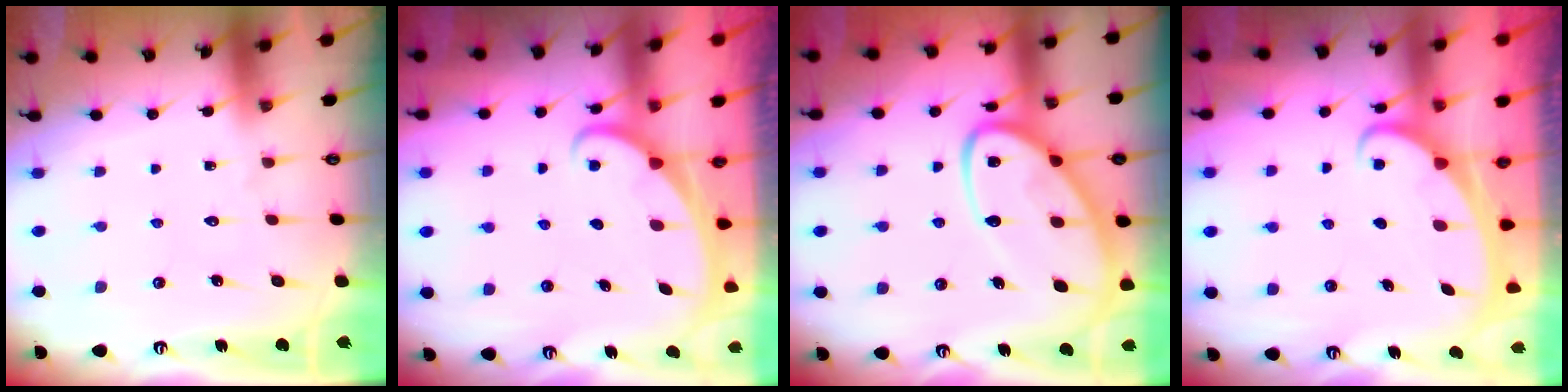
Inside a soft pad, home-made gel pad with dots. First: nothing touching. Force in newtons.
{"total": 1.7, "press": 1.7, "slide": 0.1}
{"total": 15.5, "press": 15.4, "slide": 1.5}
{"total": 2.5, "press": 2.4, "slide": 0.3}